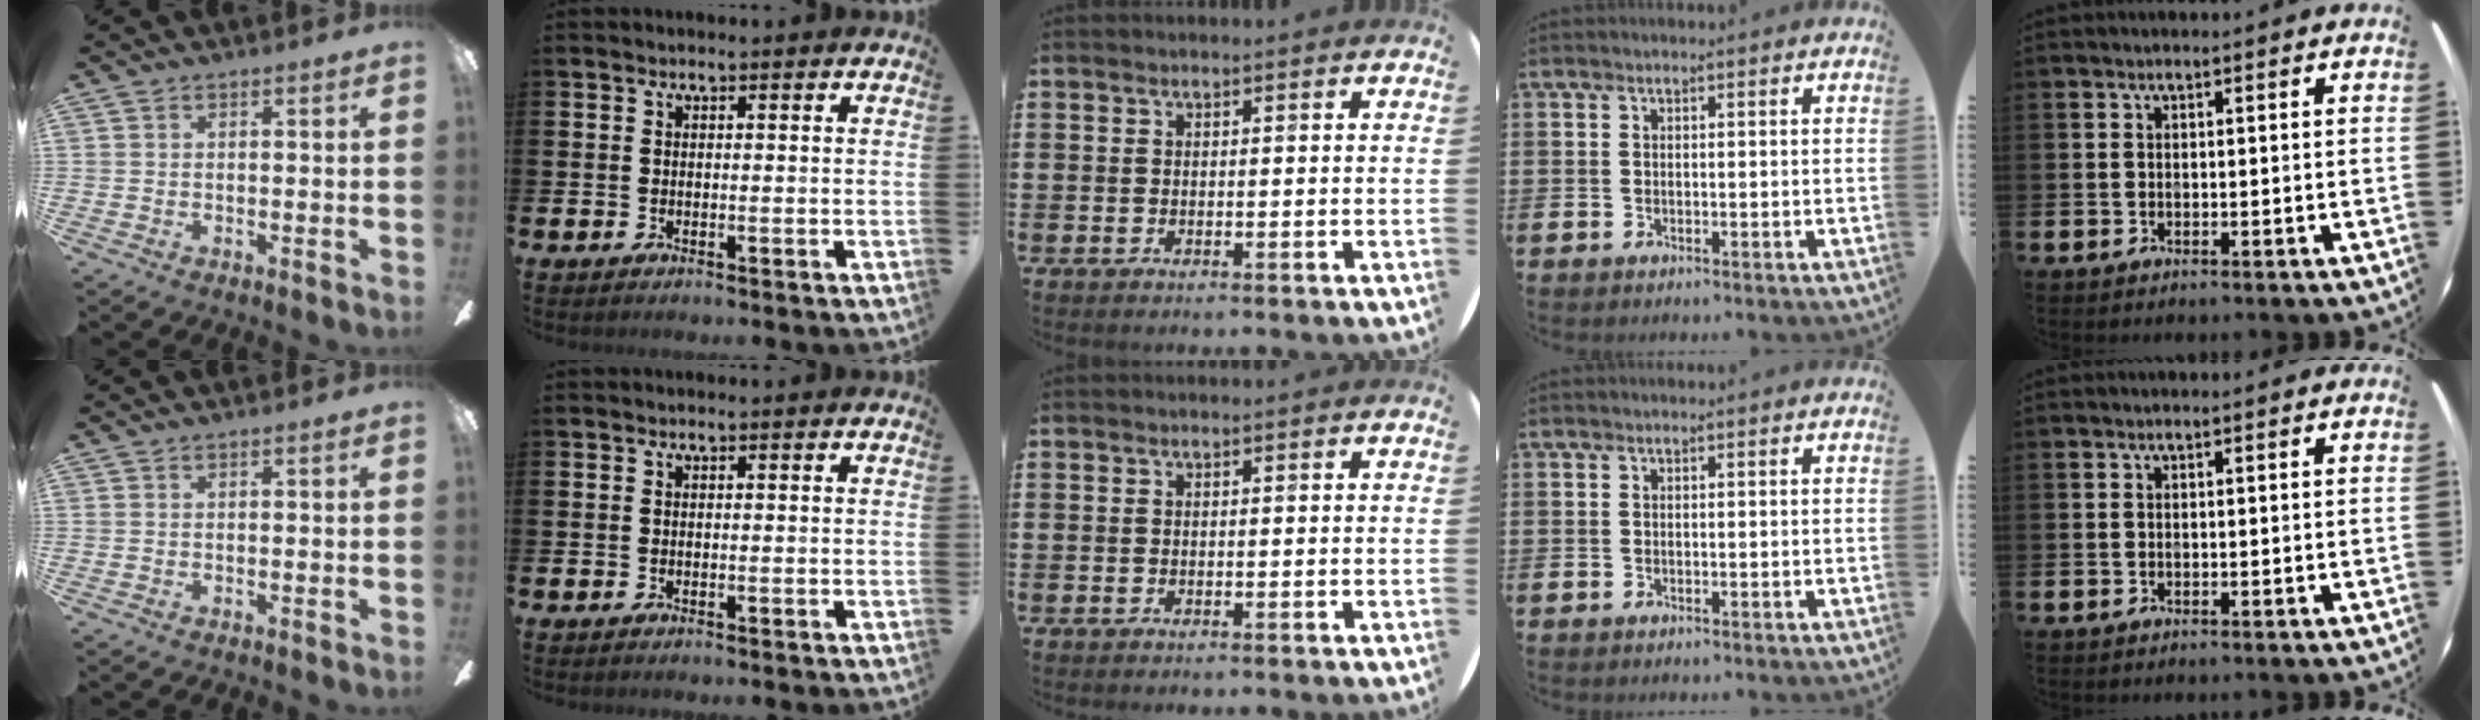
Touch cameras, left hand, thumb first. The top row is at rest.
{}